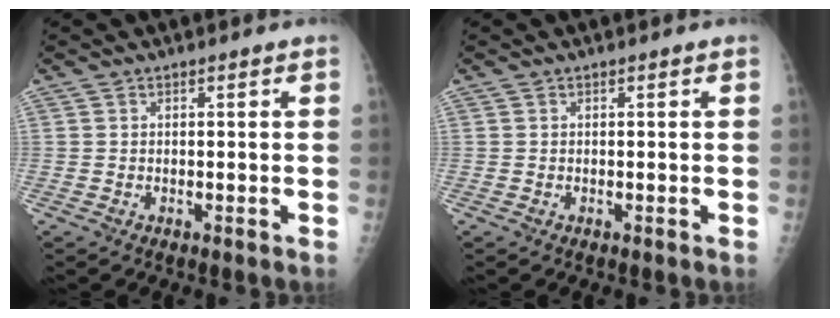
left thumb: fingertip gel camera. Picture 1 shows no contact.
{"total": 0.0}